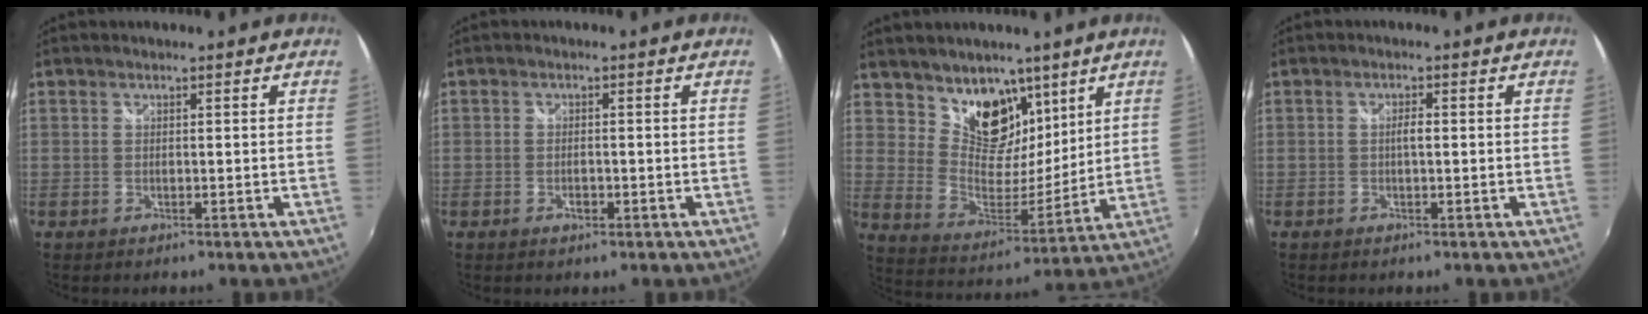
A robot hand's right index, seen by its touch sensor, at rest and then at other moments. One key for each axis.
{"total": 1.9, "fx": -0.8, "fy": 1.1, "fz": 1.4, "tx": -0.024, "ty": -0.001, "tz": -0.014}
{"total": 13.8, "fx": 8.9, "fy": 8.7, "fz": 5.8, "tx": -0.099, "ty": -0.011, "tz": 0.164}
{"total": 1.5, "fx": -0.1, "fy": 0.4, "fz": 1.5, "tx": -0.028, "ty": 0.002, "tz": -0.003}